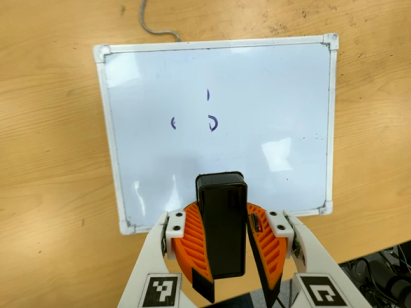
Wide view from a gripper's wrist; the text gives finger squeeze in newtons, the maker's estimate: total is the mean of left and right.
{"total": 10.7, "left": 10.4, "right": 11.0}